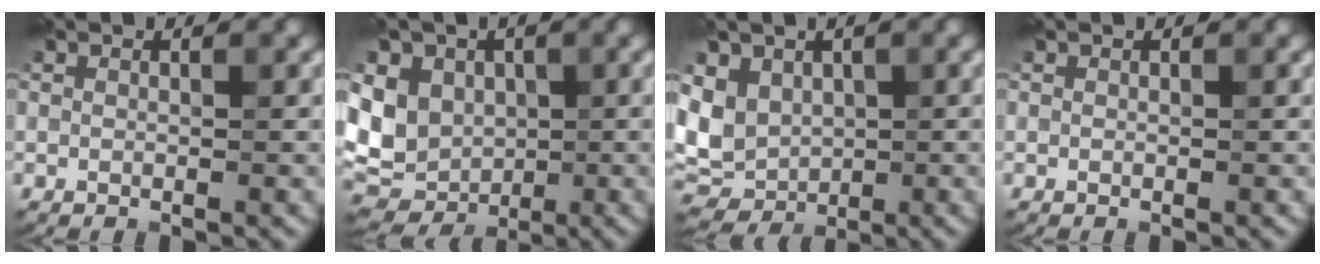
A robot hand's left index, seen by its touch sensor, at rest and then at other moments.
{"total": 8.6, "force": [0.9, 7.1, 4.8], "torque": [-0.087, 0.010, 0.009]}
{"total": 6.3, "force": [0.8, 5.0, 3.7], "torque": [-0.076, -0.008, 0.012]}
{"total": 0.0}